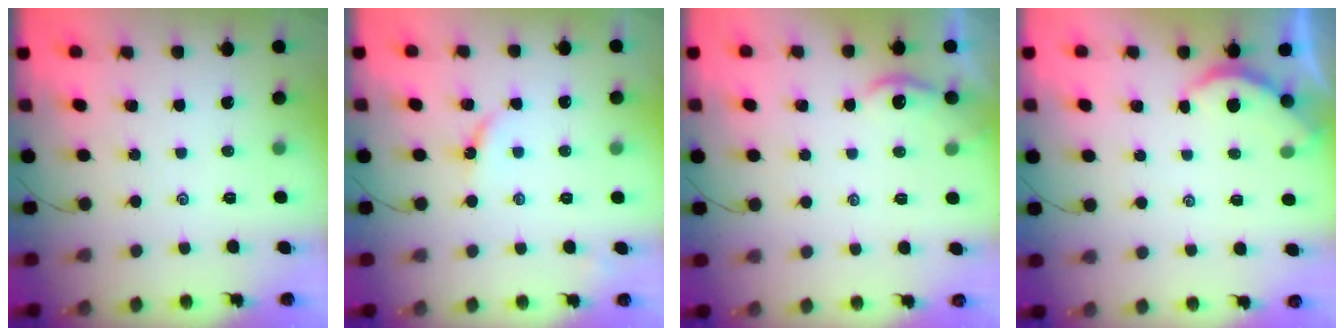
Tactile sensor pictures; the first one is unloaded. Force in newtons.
{"total": 5.8, "press": 5.7, "slide": 0.8}
{"total": 2.5, "press": 2.5, "slide": 0.3}
{"total": 2.5, "press": 2.5, "slide": 0.4}